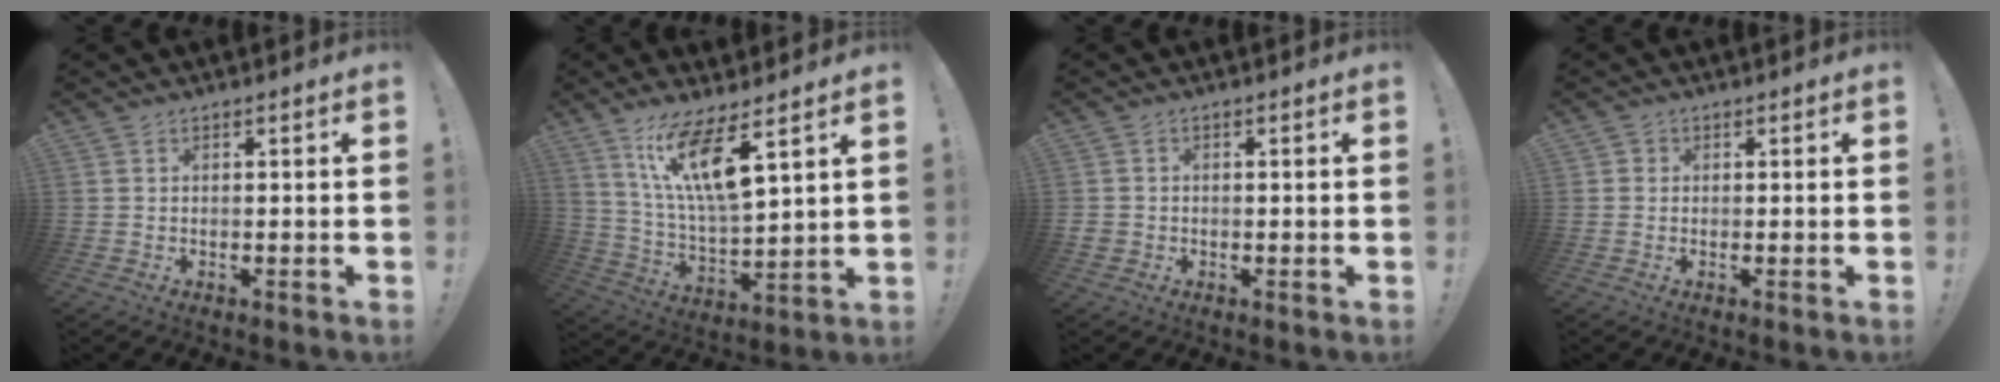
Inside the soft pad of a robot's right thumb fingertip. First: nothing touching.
{"total": 14.4, "force": [8.5, 3.1, 11.3], "torque": [-0.208, -0.042, 0.142]}
{"total": 1.9, "force": [-0.6, 1.6, 0.8], "torque": [-0.015, 0.006, -0.010]}
{"total": 0.8, "force": [0.0, 0.7, 0.0], "torque": [0.003, 0.003, 0.000]}